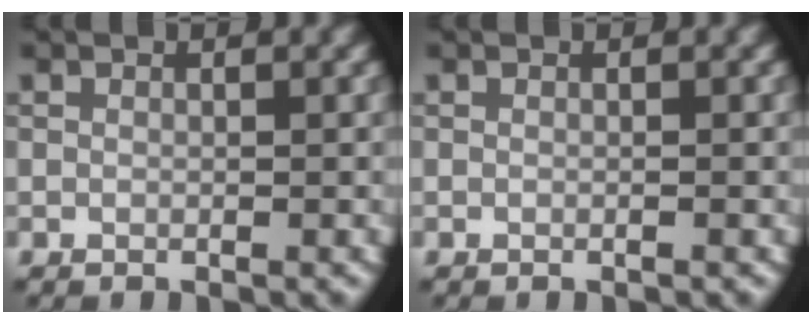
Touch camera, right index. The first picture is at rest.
{"total": 0.0}